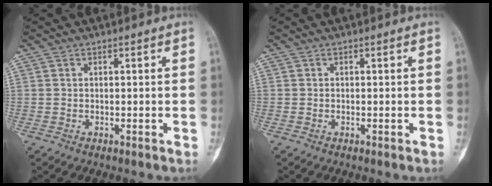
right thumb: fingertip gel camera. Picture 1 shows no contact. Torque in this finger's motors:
{"motor_torque": [-0.25, 0.35, 0.05, -0.07, 0.06]}